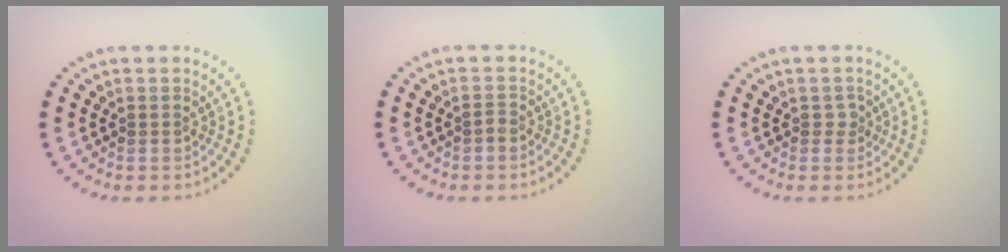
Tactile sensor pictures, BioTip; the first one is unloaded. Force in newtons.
{"total": 0.6, "press": 0.5, "slide": 0.3}
{"total": 0.9, "press": 0.7, "slide": 0.6}